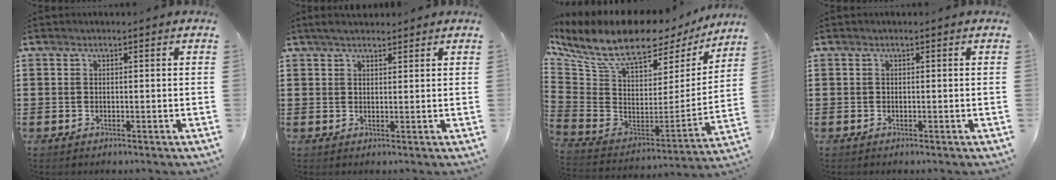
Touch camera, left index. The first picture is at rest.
{"total": 2.0, "force": [1.9, 0.6, 0.5], "torque": [-0.014, 0.007, 0.036]}
{"total": 10.8, "force": [8.1, 3.2, 6.4], "torque": [-0.158, -0.056, 0.141]}
{"total": 0.0}